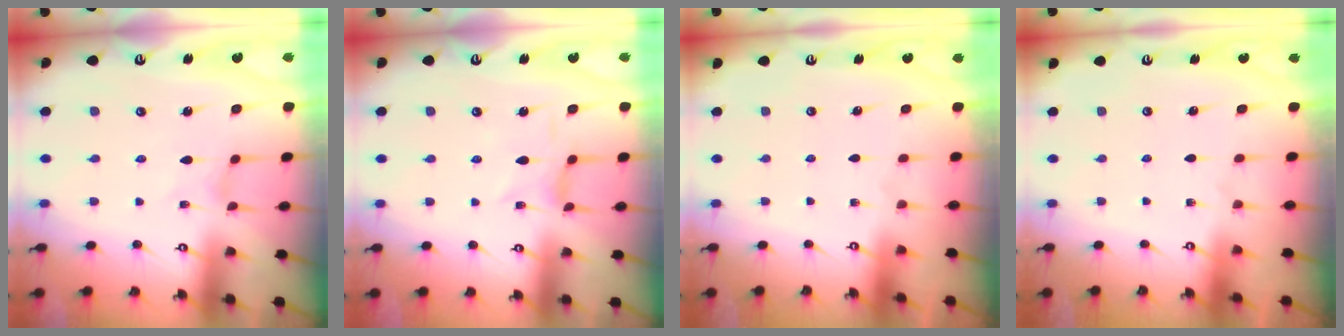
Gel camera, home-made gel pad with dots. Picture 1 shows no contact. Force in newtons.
{"total": 2.4, "press": 2.4, "slide": 0.3}
{"total": 0.0}
{"total": 0.0}